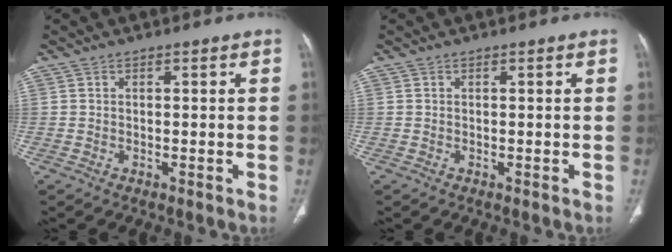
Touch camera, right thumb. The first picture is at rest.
{"total": 0.0}